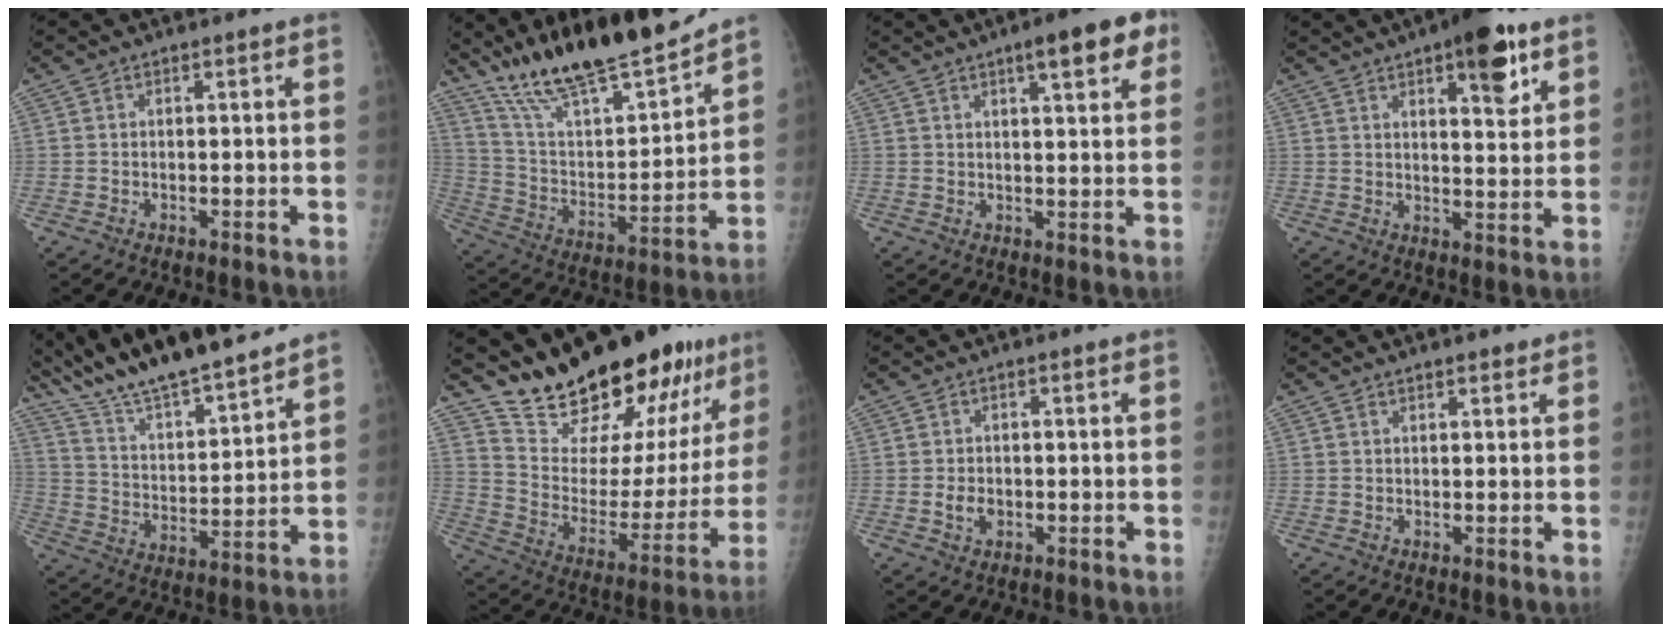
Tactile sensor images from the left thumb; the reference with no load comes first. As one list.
[{"total": 20.5, "force": [17.3, 3.6, 10.5], "torque": [-0.150, -0.094, 0.307]}, {"total": 9.0, "force": [4.7, 2.5, 7.3], "torque": [-0.078, -0.008, 0.058]}, {"total": 11.6, "force": [6.5, 3.9, 8.8], "torque": [-0.097, -0.029, 0.087]}, {"total": 19.5, "force": [17.4, 2.7, 8.5], "torque": [-0.125, -0.076, 0.304]}, {"total": 24.8, "force": [19.7, 8.4, 12.5], "torque": [-0.159, -0.113, 0.300]}, {"total": 2.6, "force": [-0.5, 2.0, 1.6], "torque": [-0.023, 0.002, -0.006]}, {"total": 2.0, "force": [1.7, 0.7, 0.9], "torque": [-0.003, -0.005, 0.021]}]